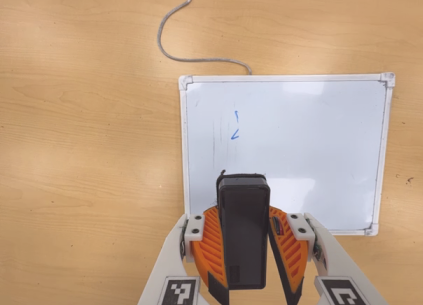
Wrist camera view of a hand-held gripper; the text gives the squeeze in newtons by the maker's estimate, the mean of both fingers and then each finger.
{"total": 9.6, "left": 9.0, "right": 10.2}